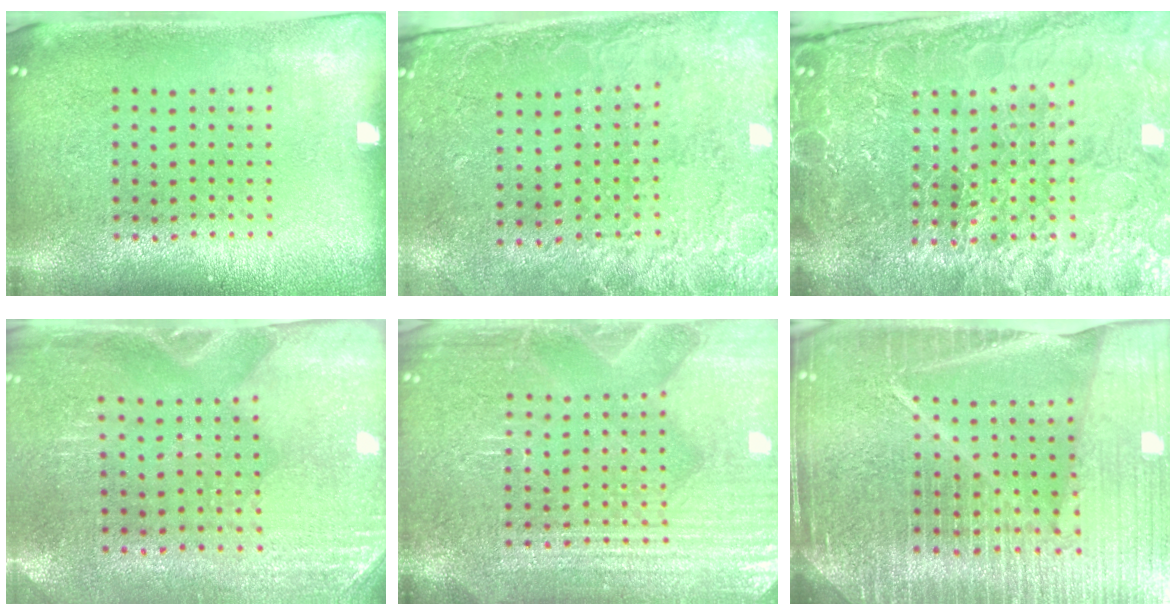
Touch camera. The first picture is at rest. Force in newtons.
{"total": 2.6, "press": 2.1, "slide": 1.5}
{"total": 5.9, "press": 5.3, "slide": 2.6}
{"total": 2.9, "press": 2.5, "slide": 1.3}
{"total": 5.6, "press": 5.5, "slide": 0.9}
{"total": 6.5, "press": 5.6, "slide": 3.3}